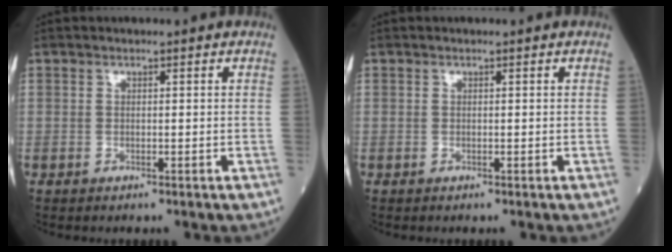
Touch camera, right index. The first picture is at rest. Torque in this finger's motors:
{"motor_torque": [0.00, 0.00, -0.02, 0.00]}